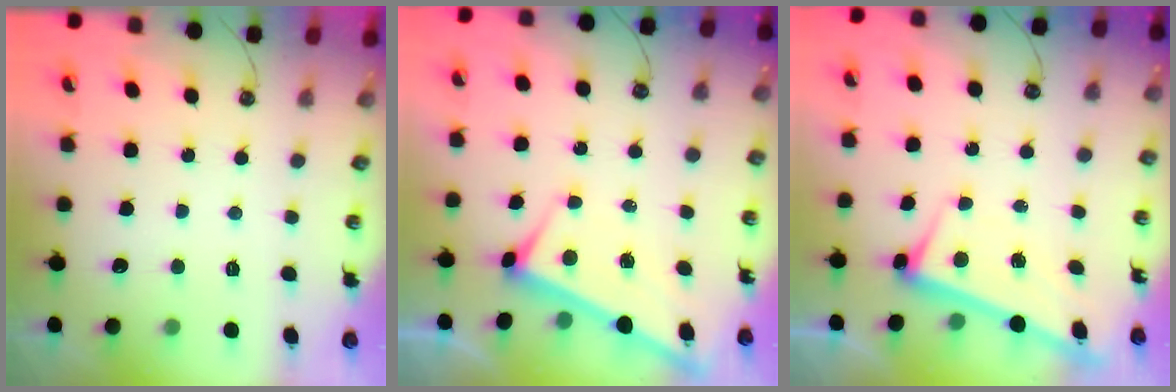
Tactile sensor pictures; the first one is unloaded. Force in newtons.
{"total": 3.1, "press": 3.1, "slide": 0.0}
{"total": 2.9, "press": 2.9, "slide": 0.4}